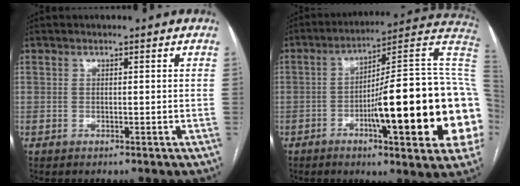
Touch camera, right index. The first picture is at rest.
{"total": 25.8, "force": [-4.4, 2.7, 25.3], "torque": [-0.264, 0.011, -0.069]}